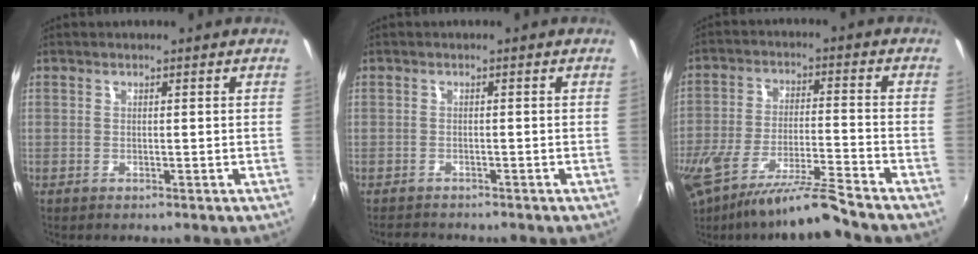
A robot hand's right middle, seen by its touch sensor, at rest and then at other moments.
{"total": 2.9, "force": [-2.7, 0.8, 0.4], "torque": [-0.018, -0.005, -0.048]}
{"total": 13.7, "force": [-11.3, -0.4, 7.6], "torque": [-0.157, -0.022, -0.201]}